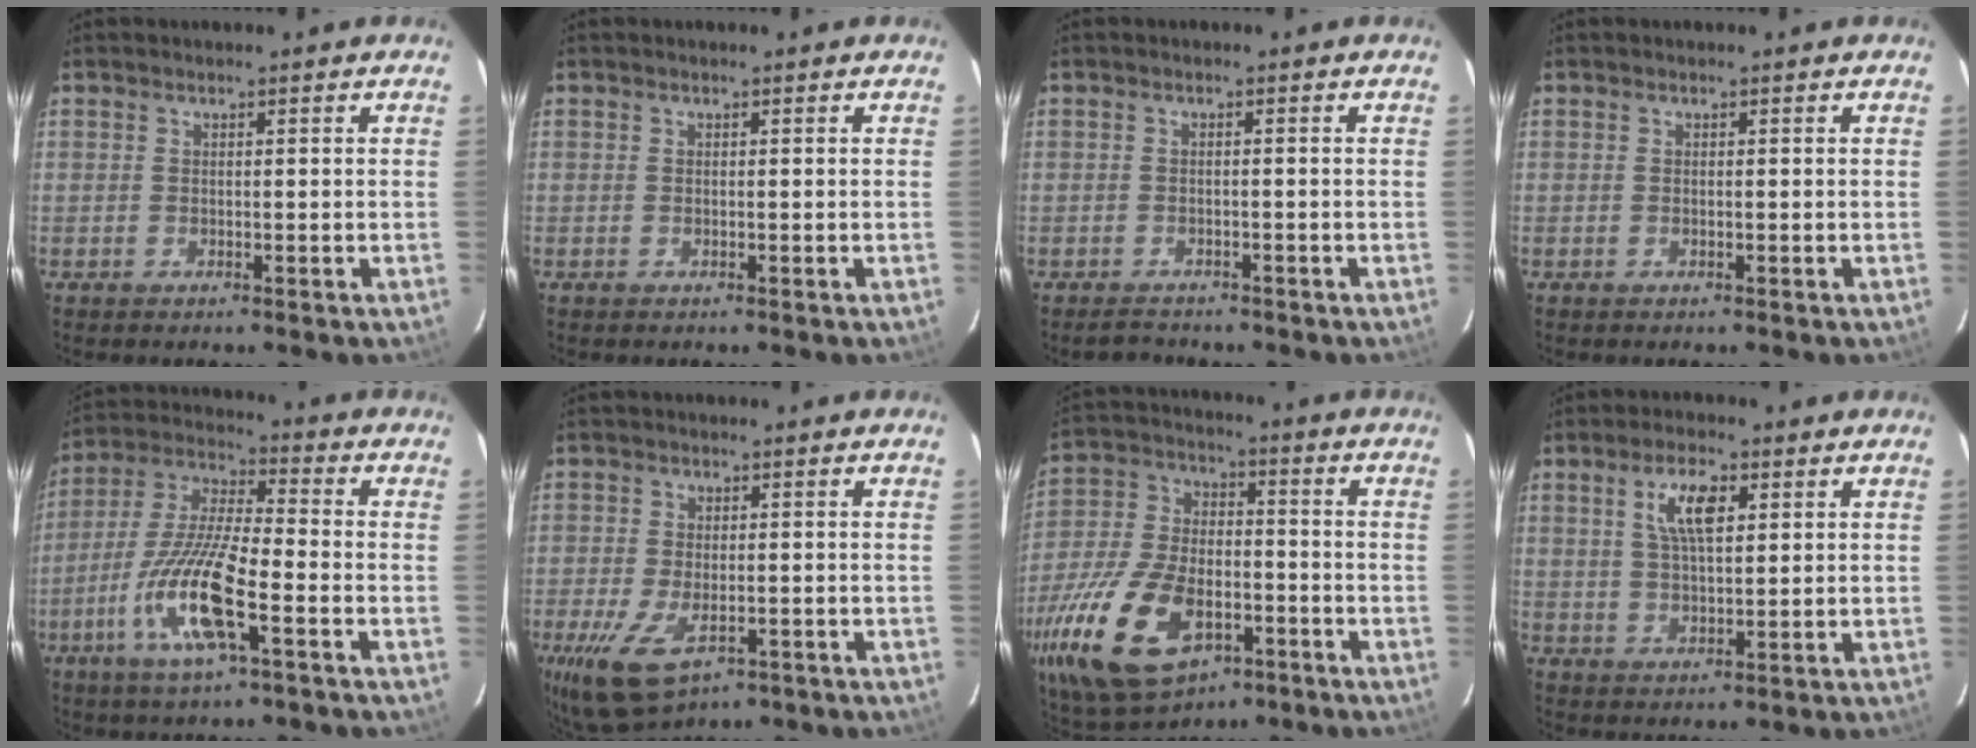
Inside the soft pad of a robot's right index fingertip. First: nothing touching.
{"total": 0.0}
{"total": 2.3, "force": [-2.1, 0.9, 0.2], "torque": [-0.005, 0.003, -0.031]}
{"total": 0.0}
{"total": 14.6, "force": [-6.0, 2.6, 13.1], "torque": [-0.275, -0.012, -0.124]}
{"total": 10.1, "force": [-4.6, 5.3, 7.3], "torque": [-0.166, -0.034, -0.075]}
{"total": 23.4, "force": [-10.6, 13.0, 16.3], "torque": [-0.373, -0.033, -0.175]}
{"total": 6.8, "force": [2.5, 2.5, 5.7], "torque": [-0.106, 0.009, 0.048]}